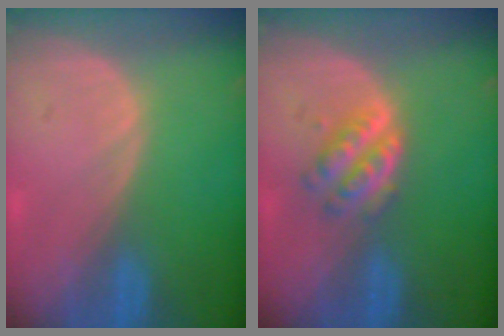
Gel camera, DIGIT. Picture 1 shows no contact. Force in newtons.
{"total": 4.8, "press": 4.4, "slide": 2.1}